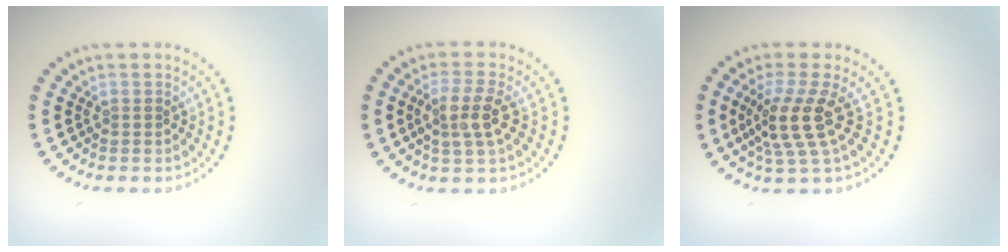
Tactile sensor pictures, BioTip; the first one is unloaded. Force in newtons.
{"total": 3.1, "press": 2.8, "slide": 1.3}
{"total": 4.0, "press": 3.0, "slide": 2.7}